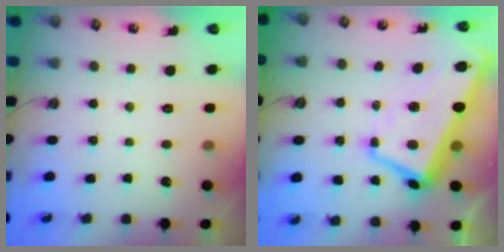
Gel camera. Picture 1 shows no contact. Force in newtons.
{"total": 4.9, "press": 4.7, "slide": 1.2}